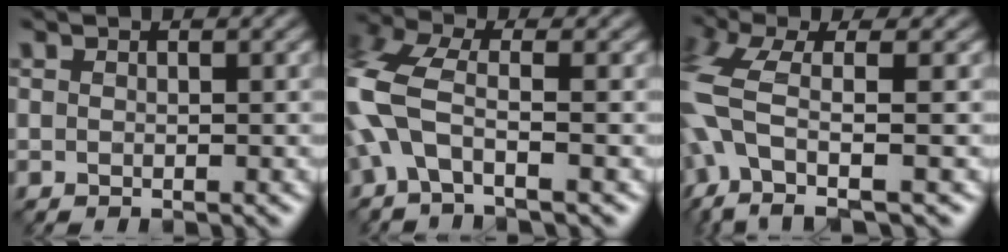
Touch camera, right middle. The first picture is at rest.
{"total": 7.3, "force": [-1.6, 3.5, 6.2], "torque": [-0.164, 0.016, -0.048]}
{"total": 7.6, "force": [-2.2, 3.2, 6.6], "torque": [-0.162, 0.006, -0.048]}